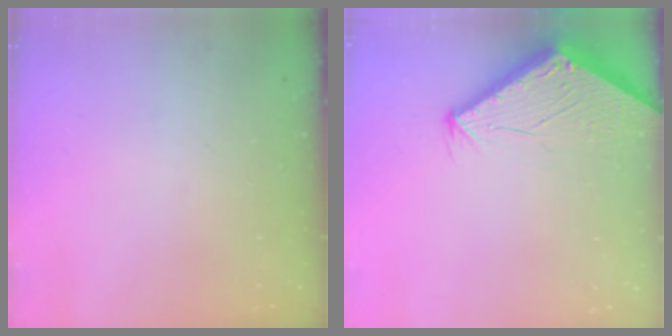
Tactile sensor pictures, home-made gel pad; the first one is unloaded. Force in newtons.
{"total": 2.7, "press": 2.7, "slide": 0.1}